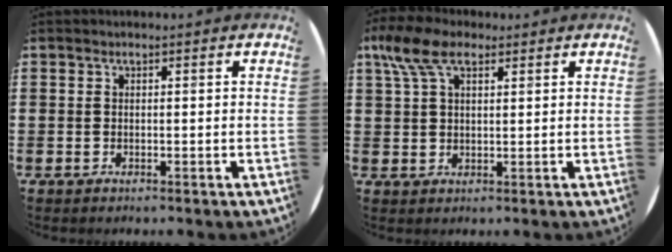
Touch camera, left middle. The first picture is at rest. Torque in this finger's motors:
{"motor_torque": [1.31, -0.84, 0.55, 0.21]}